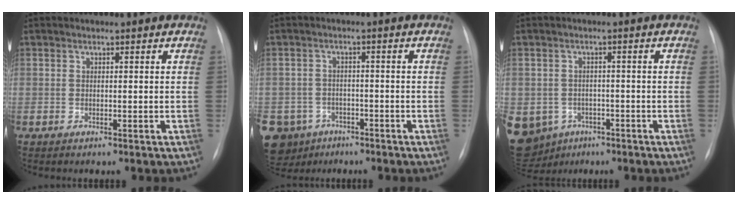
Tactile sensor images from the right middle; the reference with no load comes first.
{"total": 10.8, "force": [-6.4, 8.5, 2.1], "torque": [-0.070, 0.007, -0.090]}
{"total": 14.3, "force": [-6.7, 11.9, 4.4], "torque": [-0.144, 0.007, -0.081]}